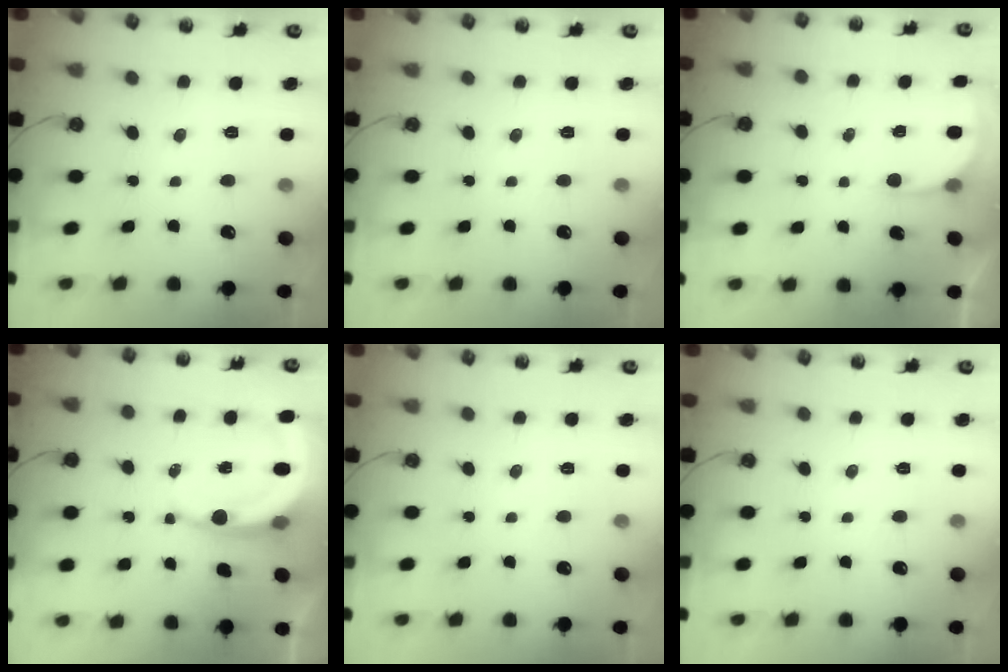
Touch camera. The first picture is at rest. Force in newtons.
{"total": 0.0}
{"total": 2.9, "press": 2.9, "slide": 0.3}
{"total": 9.3, "press": 9.1, "slide": 2.2}
{"total": 0.0}
{"total": 0.0}